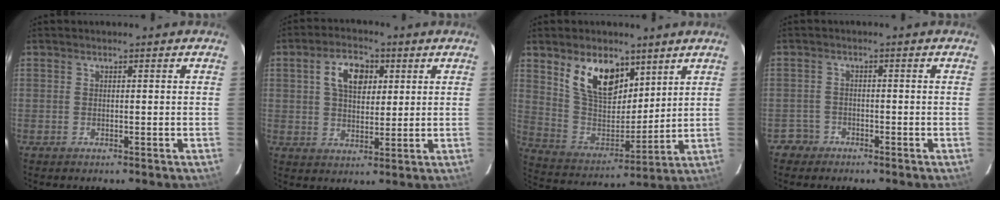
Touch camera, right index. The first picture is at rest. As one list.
[{"total": 8.0, "force": [2.6, 4.9, 5.8], "torque": [-0.099, 0.022, 0.047]}, {"total": 14.5, "force": [8.2, 8.0, 8.9], "torque": [-0.164, 0.001, 0.165]}, {"total": 3.1, "force": [-1.9, 2.4, -0.4], "torque": [0.004, 0.019, -0.036]}]